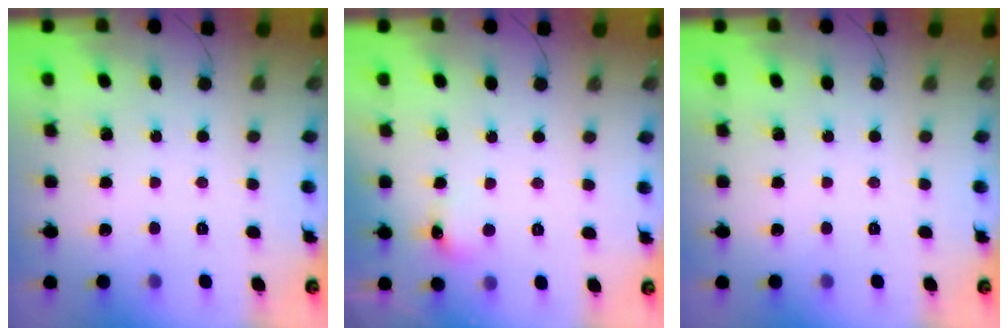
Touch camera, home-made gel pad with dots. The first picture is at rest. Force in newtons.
{"total": 7.0, "press": 6.9, "slide": 1.4}
{"total": 0.0}